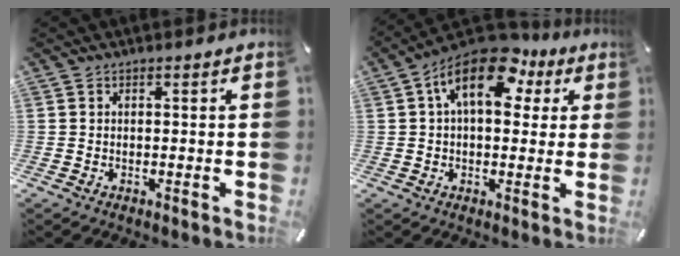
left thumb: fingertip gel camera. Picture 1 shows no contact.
{"total": 14.8, "force": [5.6, 8.1, 11.1], "torque": [-0.176, -0.009, 0.093]}